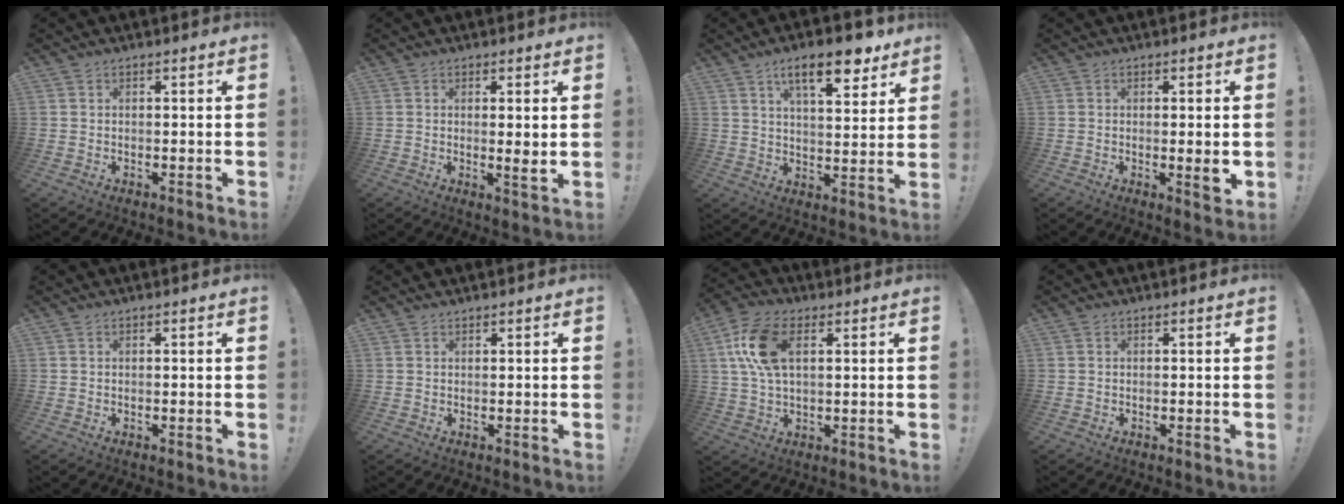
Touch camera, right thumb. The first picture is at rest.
{"total": 3.0, "force": [0.7, -0.4, 2.9], "torque": [-0.036, -0.017, 0.008]}
{"total": 13.7, "force": [8.1, 4.4, 10.2], "torque": [-0.152, -0.034, 0.130]}
{"total": 3.9, "force": [-0.1, 0.4, 3.9], "torque": [-0.053, -0.010, -0.001]}
{"total": 0.0}
{"total": 0.6, "force": [0.6, 0.1, -0.1], "torque": [0.002, 0.000, 0.012]}
{"total": 12.5, "force": [3.5, 6.9, 9.8], "torque": [-0.201, 0.001, 0.066]}
{"total": 0.0}